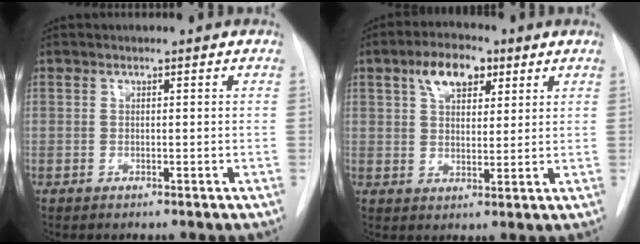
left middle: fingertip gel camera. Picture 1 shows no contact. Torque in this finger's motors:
{"motor_torque": [0.89, -0.34, 0.07, 0.02]}